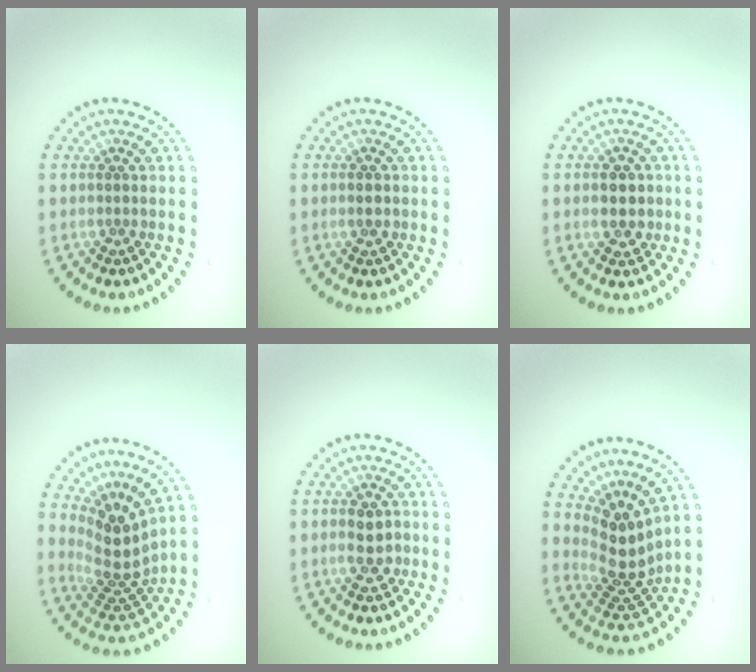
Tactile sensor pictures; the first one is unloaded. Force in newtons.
{"total": 1.5, "press": 1.5, "slide": 0.0}
{"total": 3.3, "press": 3.3, "slide": 0.2}
{"total": 4.4, "press": 2.9, "slide": 3.2}
{"total": 2.5, "press": 2.5, "slide": 0.4}
{"total": 4.2, "press": 3.0, "slide": 3.0}